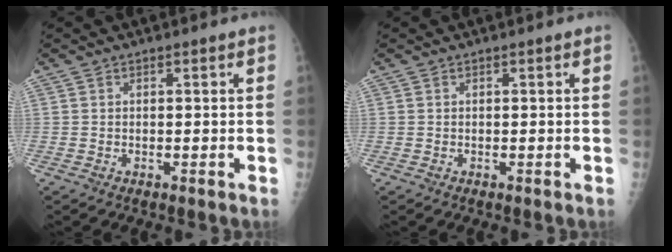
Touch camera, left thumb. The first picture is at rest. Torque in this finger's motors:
{"motor_torque": [0.00, 0.00, 0.00, 0.00, 0.00]}